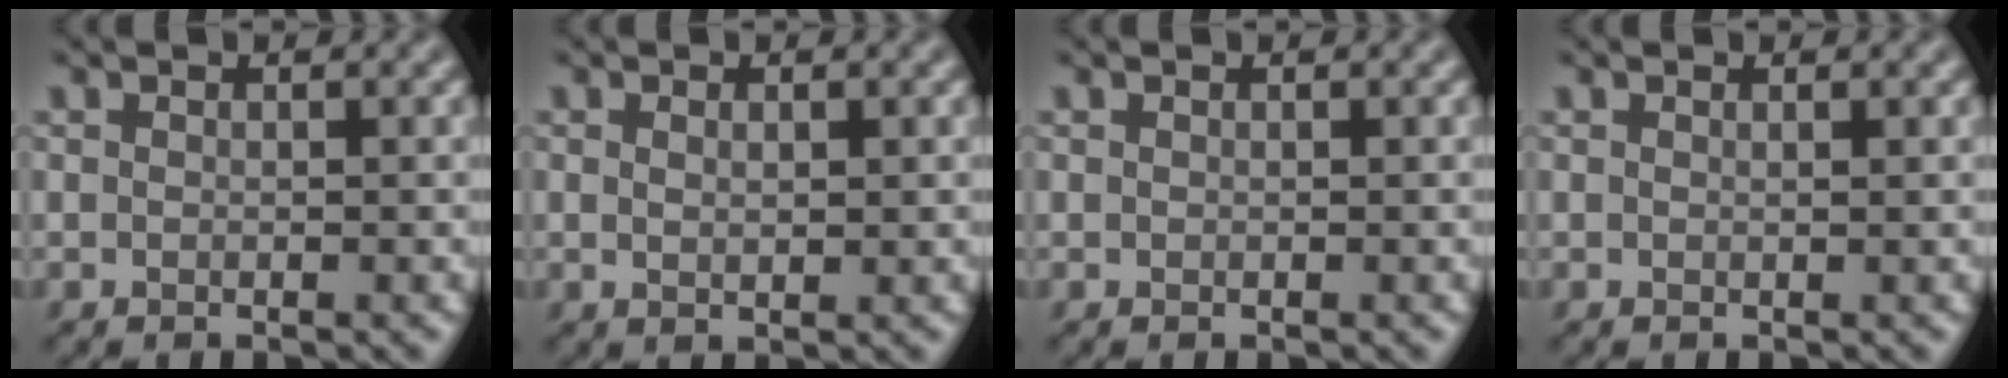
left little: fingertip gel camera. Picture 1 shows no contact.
{"total": 1.2, "force": [0.2, 0.5, 1.0], "torque": [-0.021, -0.002, 0.006]}
{"total": 0.0}
{"total": 0.0}